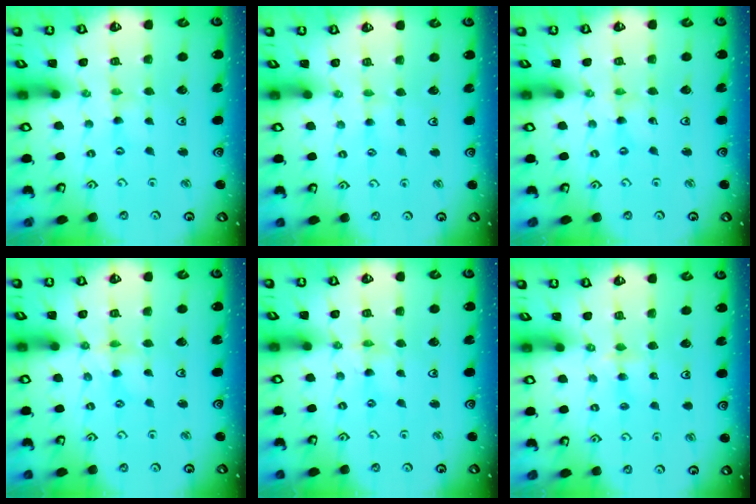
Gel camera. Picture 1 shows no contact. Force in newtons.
{"total": 1.5, "press": 1.5, "slide": 0.3}
{"total": 0.0}
{"total": 2.7, "press": 2.7, "slide": 0.3}
{"total": 1.3, "press": 1.3, "slide": 0.2}
{"total": 2.9, "press": 2.9, "slide": 0.5}